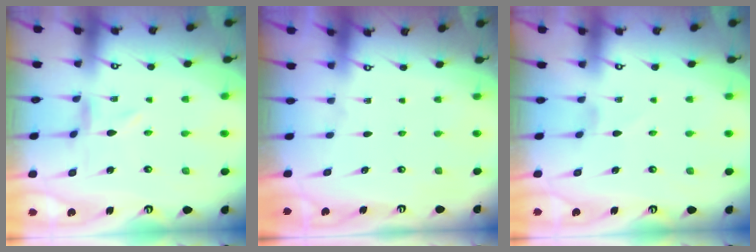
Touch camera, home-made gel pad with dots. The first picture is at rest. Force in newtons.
{"total": 0.0}
{"total": 0.8, "press": 0.8, "slide": 0.2}